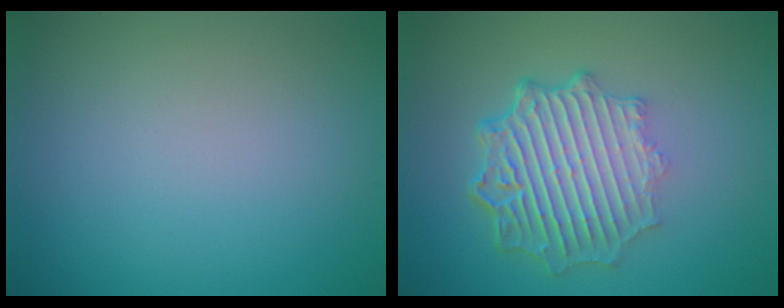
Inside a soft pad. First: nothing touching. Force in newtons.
{"total": 6.9, "press": 5.0, "slide": 4.7}